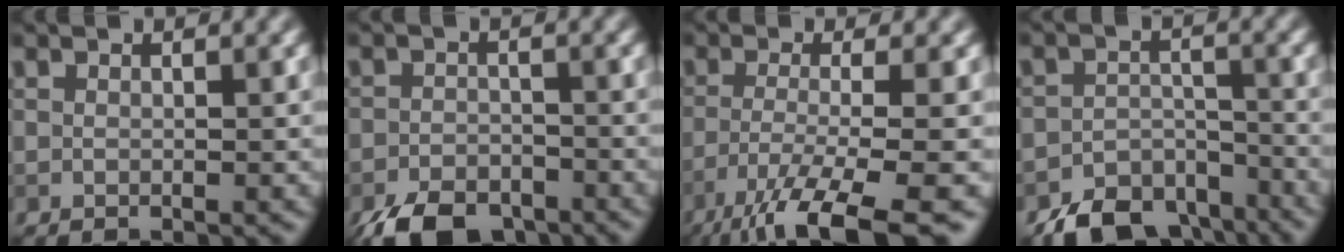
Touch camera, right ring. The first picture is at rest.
{"total": 5.9, "force": [-4.3, 2.8, 2.8], "torque": [-0.045, -0.008, -0.080]}
{"total": 9.8, "force": [-6.3, 2.1, 7.3], "torque": [-0.115, -0.010, -0.118]}
{"total": 6.3, "force": [-4.9, 3.4, 2.2], "torque": [-0.027, -0.015, -0.078]}